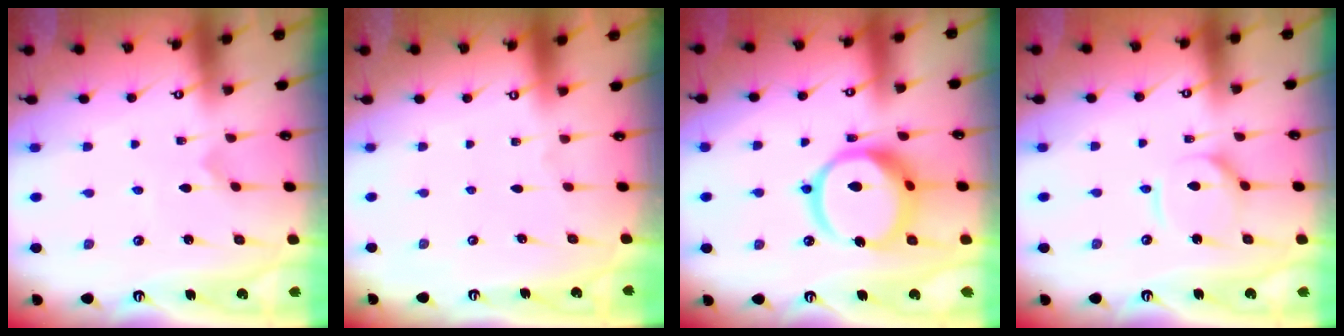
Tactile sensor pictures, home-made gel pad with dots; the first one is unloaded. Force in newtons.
{"total": 0.0}
{"total": 17.0, "press": 16.9, "slide": 1.9}
{"total": 6.6, "press": 6.6, "slide": 0.7}